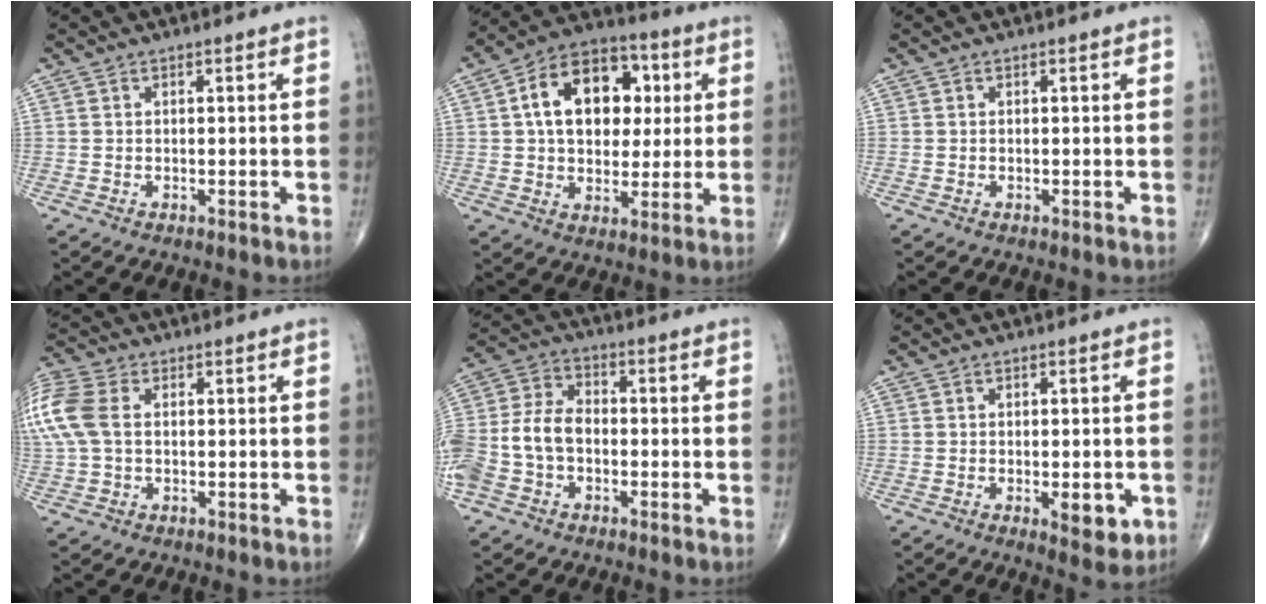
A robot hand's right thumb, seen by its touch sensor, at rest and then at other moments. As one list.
[{"total": 17.2, "force": [3.6, 11.6, 12.1], "torque": [-0.152, 0.013, 0.052]}, {"total": 0.0}, {"total": 12.9, "force": [2.0, 8.6, 9.4], "torque": [-0.260, 0.021, 0.039]}, {"total": 12.2, "force": [-2.7, 8.4, 8.5], "torque": [-0.180, 0.035, -0.060]}, {"total": 5.5, "force": [-1.5, 2.4, 4.7], "torque": [-0.050, -0.008, -0.014]}]